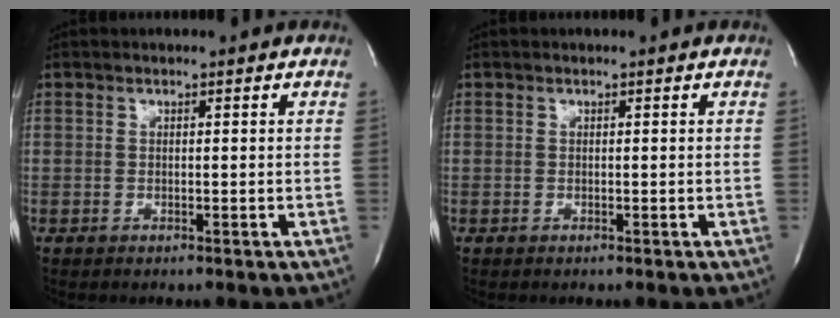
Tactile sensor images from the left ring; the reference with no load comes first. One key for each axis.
{"total": 0.0}